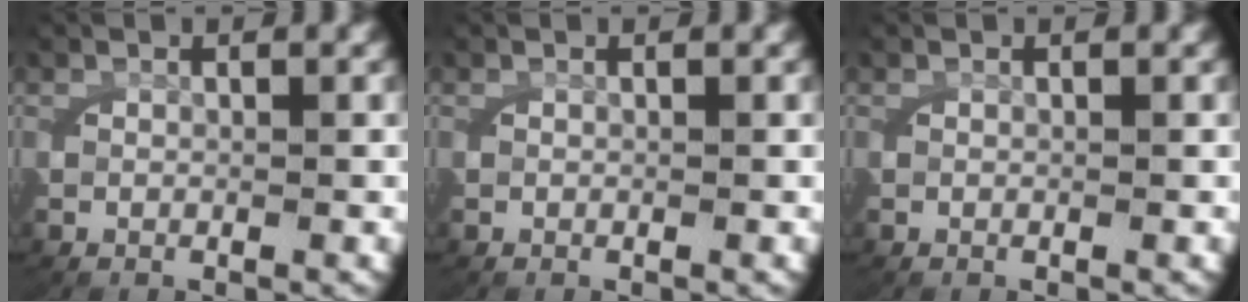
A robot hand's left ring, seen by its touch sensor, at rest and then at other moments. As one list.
[{"total": 0.0}, {"total": 0.0}]